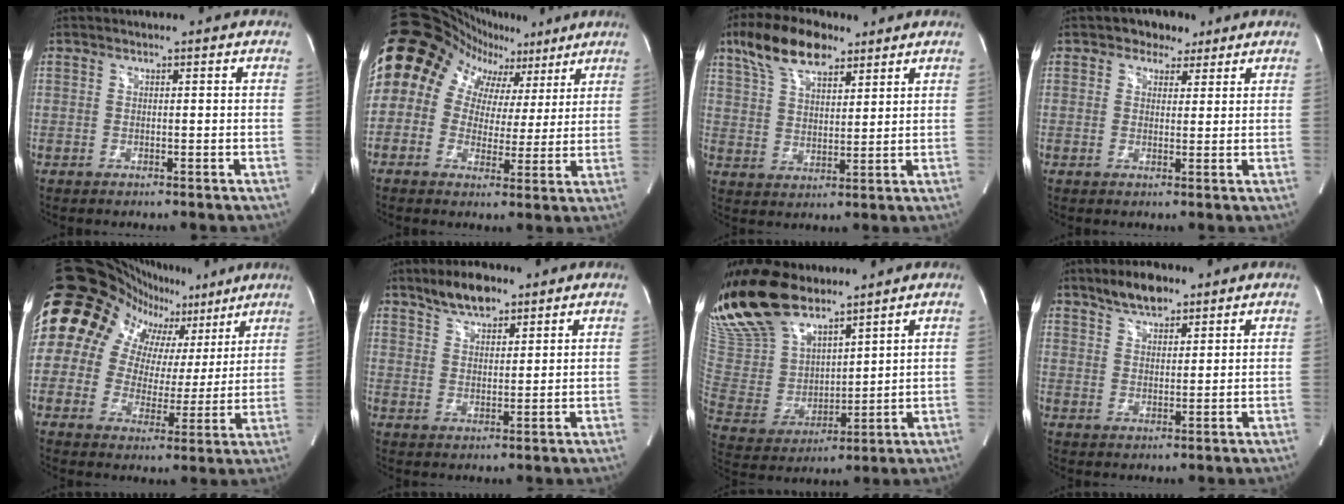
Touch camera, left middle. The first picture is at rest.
{"total": 14.6, "force": [6.1, 11.9, 6.0], "torque": [-0.109, 0.080, 0.093]}
{"total": 11.2, "force": [7.5, 4.4, 7.0], "torque": [-0.139, 0.022, 0.141]}
{"total": 3.8, "force": [2.4, 2.7, 1.2], "torque": [-0.015, 0.011, 0.035]}
{"total": 24.5, "force": [15.4, 16.3, 9.9], "torque": [-0.209, 0.097, 0.226]}
{"total": 6.2, "force": [4.8, 2.3, 3.1], "torque": [-0.059, 0.006, 0.089]}
{"total": 18.0, "force": [14.4, 6.4, 8.7], "torque": [-0.188, 0.009, 0.282]}
{"total": 5.5, "force": [4.3, 2.1, 2.7], "torque": [-0.052, 0.005, 0.078]}